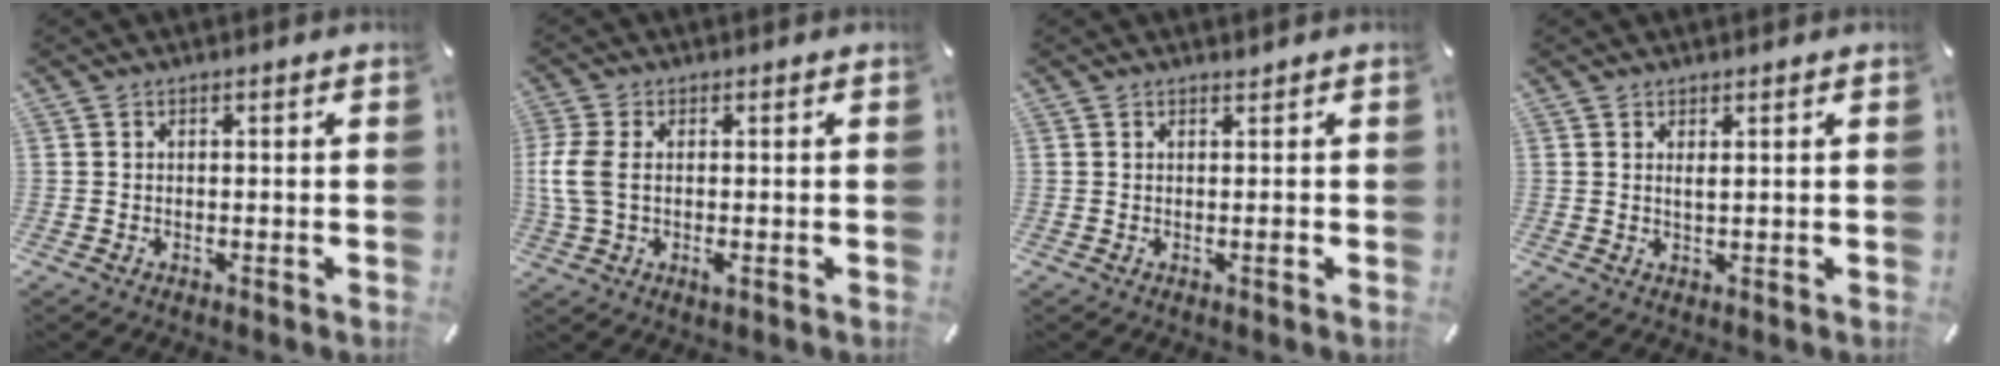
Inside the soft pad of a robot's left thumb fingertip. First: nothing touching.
{"total": 6.8, "force": [-0.1, 3.5, 5.8], "torque": [-0.140, -0.008, -0.007]}
{"total": 0.7, "force": [0.0, 0.1, 0.7], "torque": [-0.006, -0.006, -0.001]}
{"total": 1.3, "force": [0.7, 0.2, 1.1], "torque": [-0.023, -0.001, 0.012]}